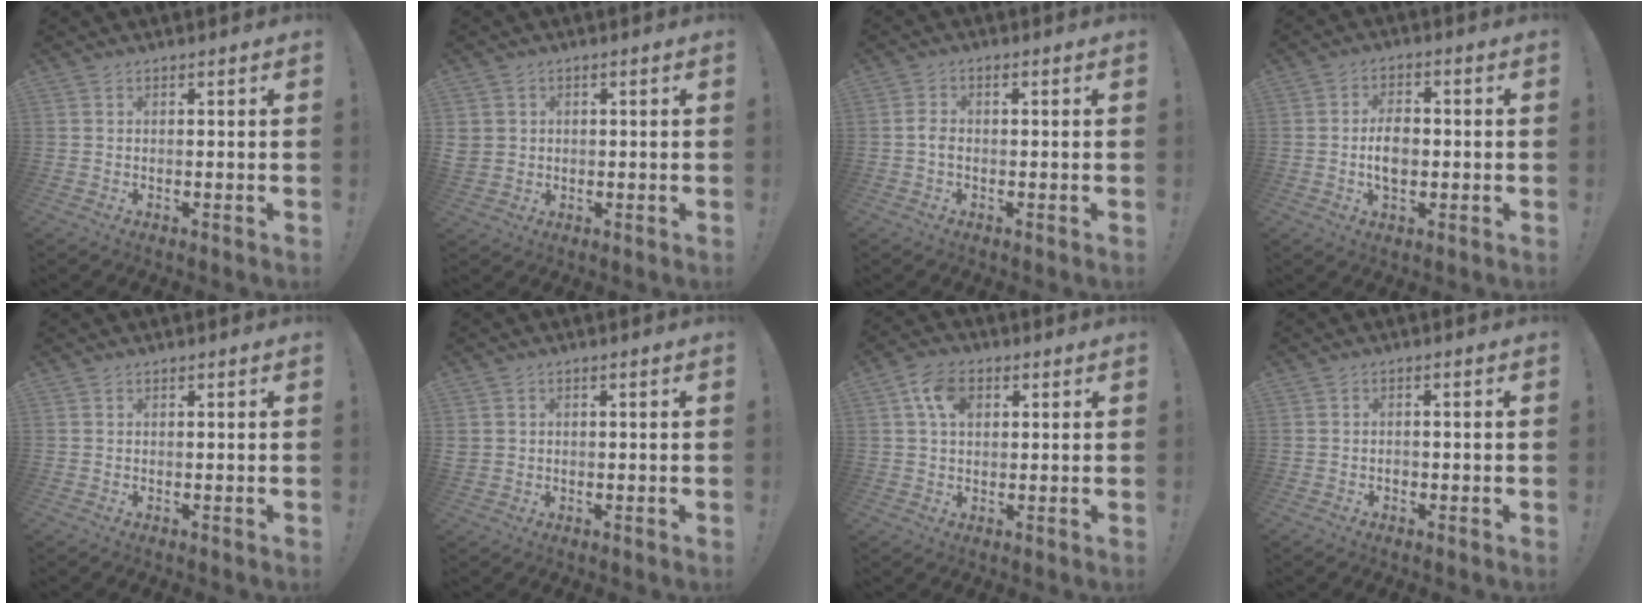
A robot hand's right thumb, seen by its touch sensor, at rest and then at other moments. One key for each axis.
{"total": 3.1, "fx": 0.8, "fy": 2.8, "fz": 1.0, "tx": -0.015, "ty": 0.001, "tz": 0.018}
{"total": 2.0, "fx": -0.3, "fy": 1.0, "fz": 1.7, "tx": -0.038, "ty": 0.004, "tz": -0.008}
{"total": 6.7, "fx": -1.0, "fy": 4.2, "fz": 5.1, "tx": -0.083, "ty": 0.003, "tz": -0.023}
{"total": 0.0}
{"total": 1.7, "fx": 0.1, "fy": 1.5, "fz": 0.8, "tx": -0.014, "ty": 0.005, "tz": 0.004}
{"total": 8.1, "fx": 2.7, "fy": 5.4, "fz": 5.4, "tx": -0.095, "ty": 0.005, "tz": 0.054}
{"total": 1.3, "fx": -0.9, "fy": 0.7, "fz": 0.7, "tx": -0.012, "ty": 0.003, "tz": -0.016}